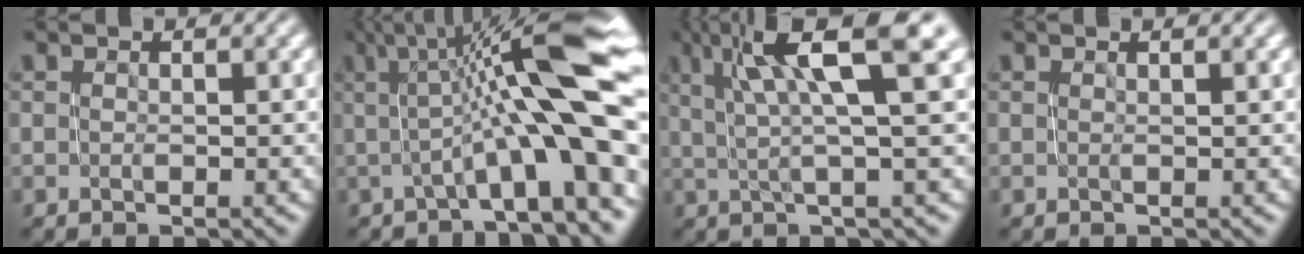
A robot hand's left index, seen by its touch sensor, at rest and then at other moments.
{"total": 12.0, "force": [1.1, 2.3, 11.8], "torque": [-0.167, 0.029, 0.023]}
{"total": 9.2, "force": [3.7, 1.8, 8.2], "torque": [-0.117, 0.021, 0.062]}
{"total": 0.6, "force": [0.3, 0.1, 0.4], "torque": [-0.004, 0.003, 0.003]}